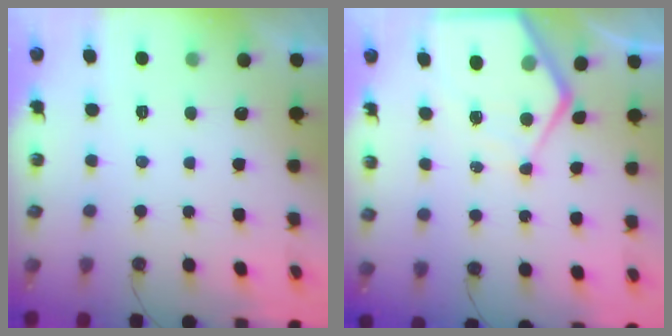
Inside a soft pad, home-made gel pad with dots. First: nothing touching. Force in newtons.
{"total": 10.3, "press": 10.2, "slide": 1.0}